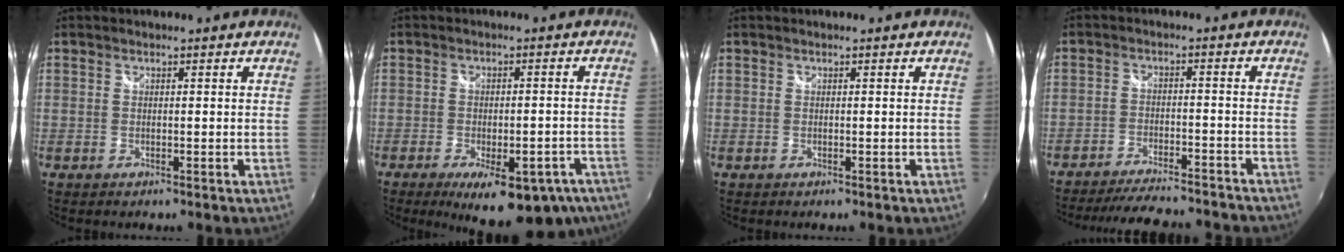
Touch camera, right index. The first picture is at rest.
{"total": 17.3, "force": [-11.5, 6.5, 11.1], "torque": [-0.170, -0.024, -0.142]}
{"total": 0.0}
{"total": 19.1, "force": [-17.1, 4.1, 7.5], "torque": [-0.156, -0.006, -0.229]}